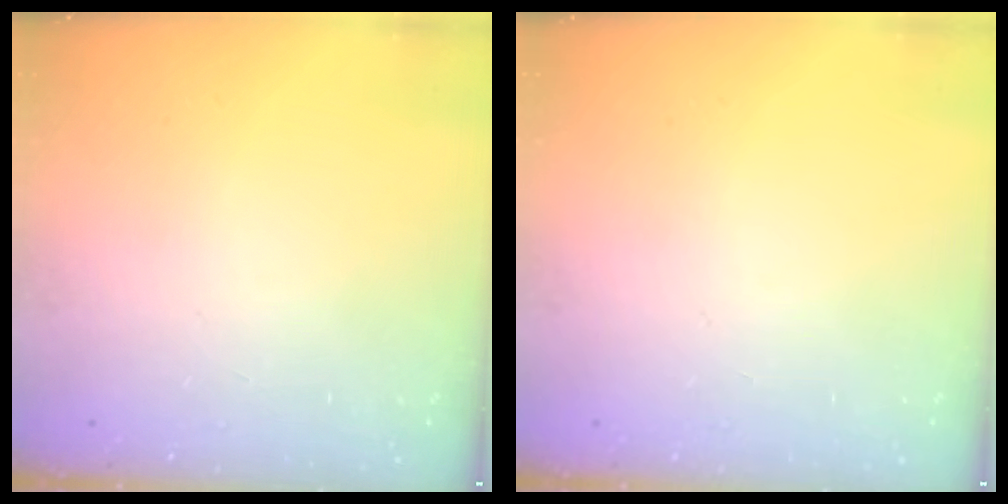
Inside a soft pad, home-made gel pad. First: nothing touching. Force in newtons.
{"total": 0.0}